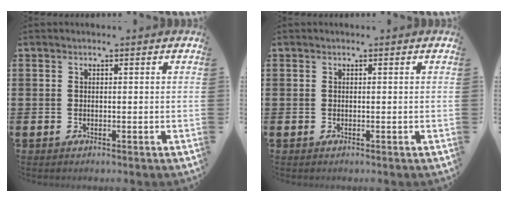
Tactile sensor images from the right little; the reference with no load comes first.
{"total": 0.0}